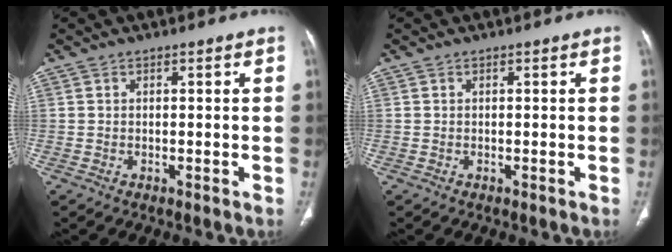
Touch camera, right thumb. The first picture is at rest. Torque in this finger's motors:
{"motor_torque": [0.48, -0.26, 0.23, -0.22, 0.03]}